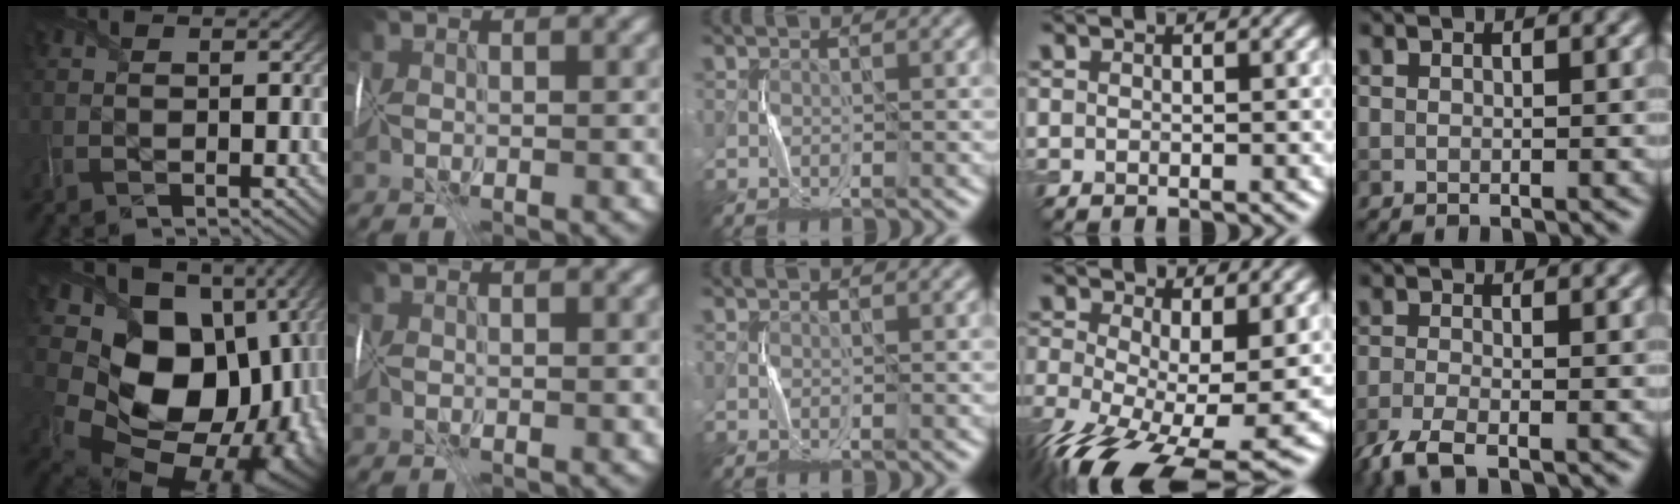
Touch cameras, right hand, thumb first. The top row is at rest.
{"thumb": {"total": 19.8, "force": [-0.4, 15.1, 12.8], "torque": [-0.234, -0.056, 0.045]}, "ring": {"total": 14.0, "force": [-4.9, 6.1, 11.6], "torque": [-0.228, -0.052, -0.071]}, "little": {"total": 3.1, "force": [-2.1, 0.8, 2.1], "torque": [-0.049, -0.010, -0.052]}}